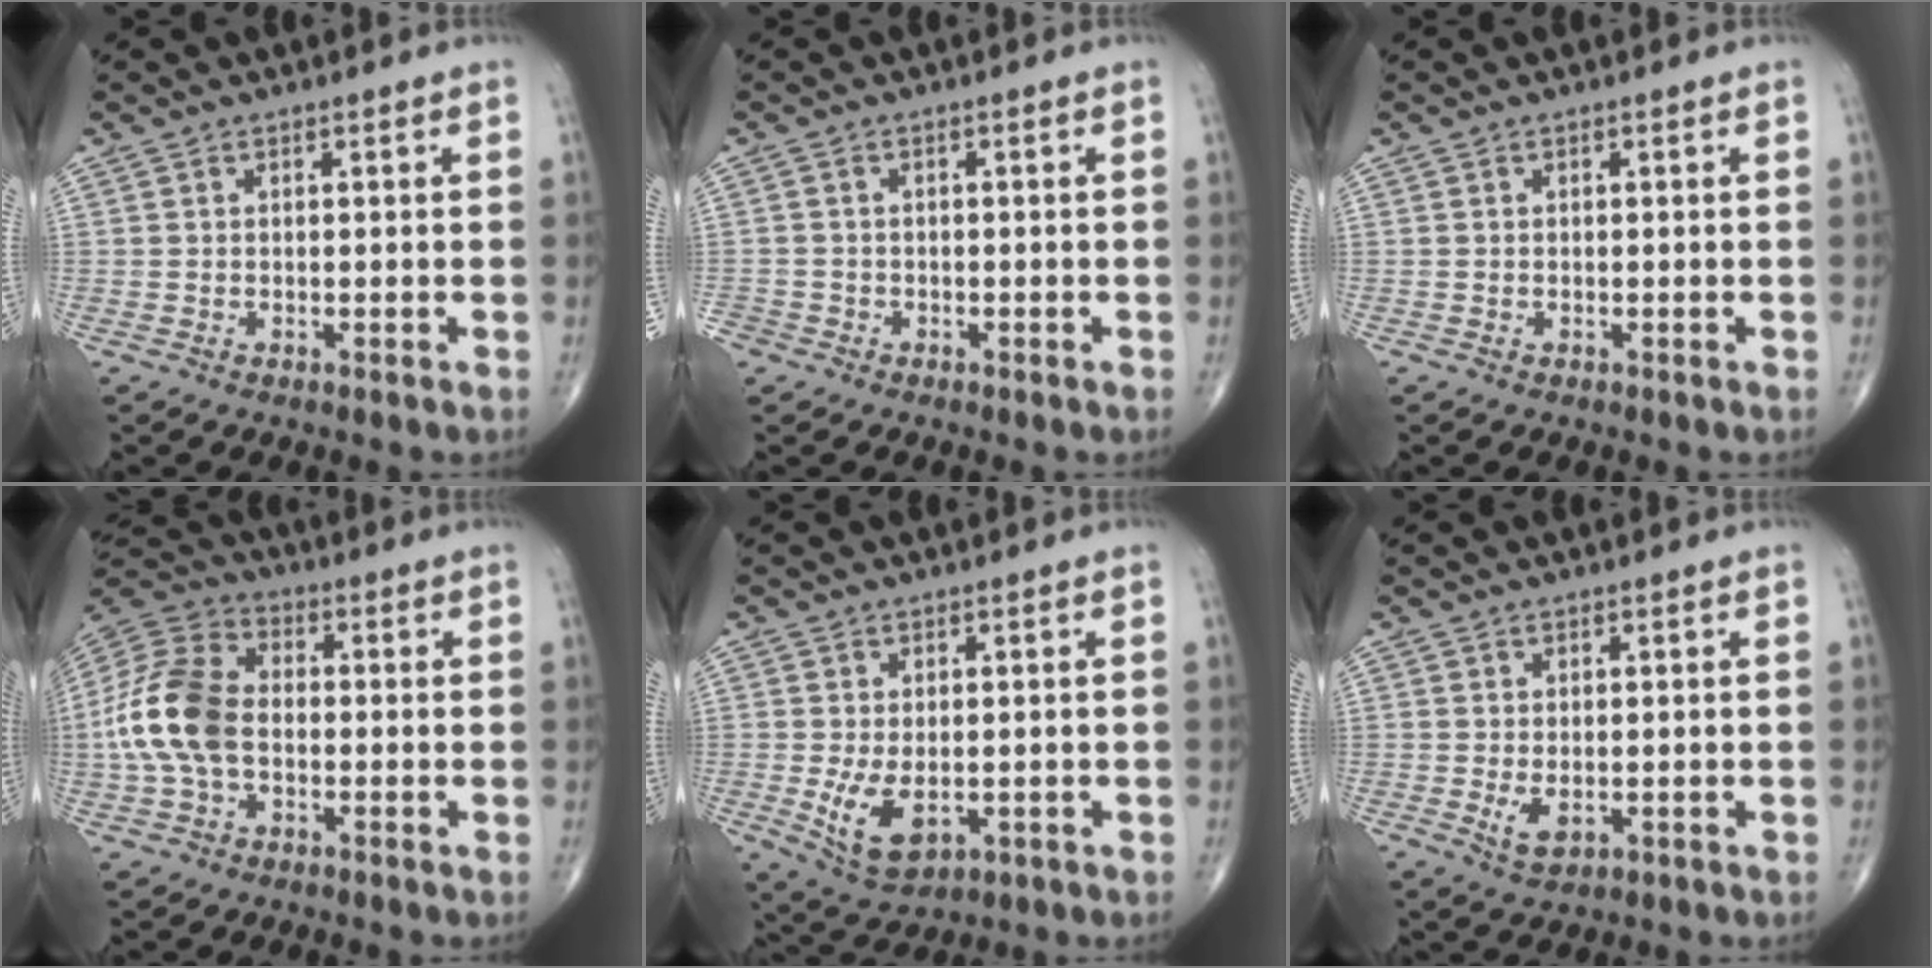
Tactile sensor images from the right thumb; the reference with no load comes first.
{"total": 2.3, "force": [-1.4, 1.8, 0.2], "torque": [-0.002, 0.008, -0.031]}
{"total": 0.0}
{"total": 14.7, "force": [-1.5, 9.4, 11.2], "torque": [-0.238, 0.033, -0.034]}
{"total": 7.4, "force": [-1.2, 4.3, 6.0], "torque": [-0.107, -0.016, -0.010]}
{"total": 3.2, "force": [-0.5, 1.8, 2.6], "torque": [-0.046, -0.008, -0.003]}